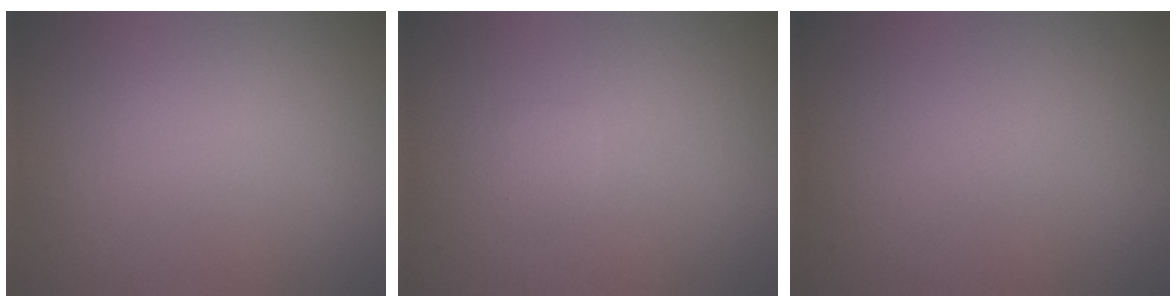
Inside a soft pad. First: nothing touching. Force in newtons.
{"total": 0.8, "press": 0.8, "slide": 0.0}
{"total": 0.0}